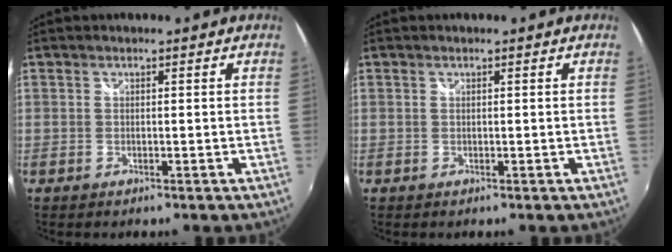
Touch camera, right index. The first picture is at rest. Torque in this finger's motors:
{"motor_torque": [-0.10, -0.09, 0.00, 0.01]}